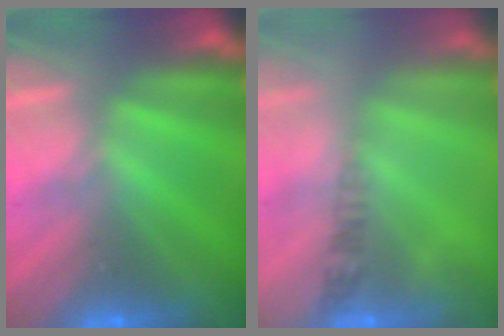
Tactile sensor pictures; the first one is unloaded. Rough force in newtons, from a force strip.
{"total": 2.5}